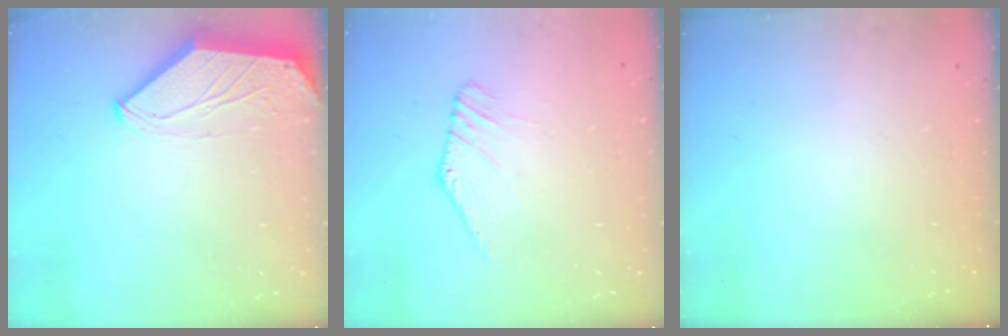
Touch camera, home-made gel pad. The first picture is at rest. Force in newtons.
{"total": 2.7, "press": 2.7, "slide": 0.1}
{"total": 0.0}